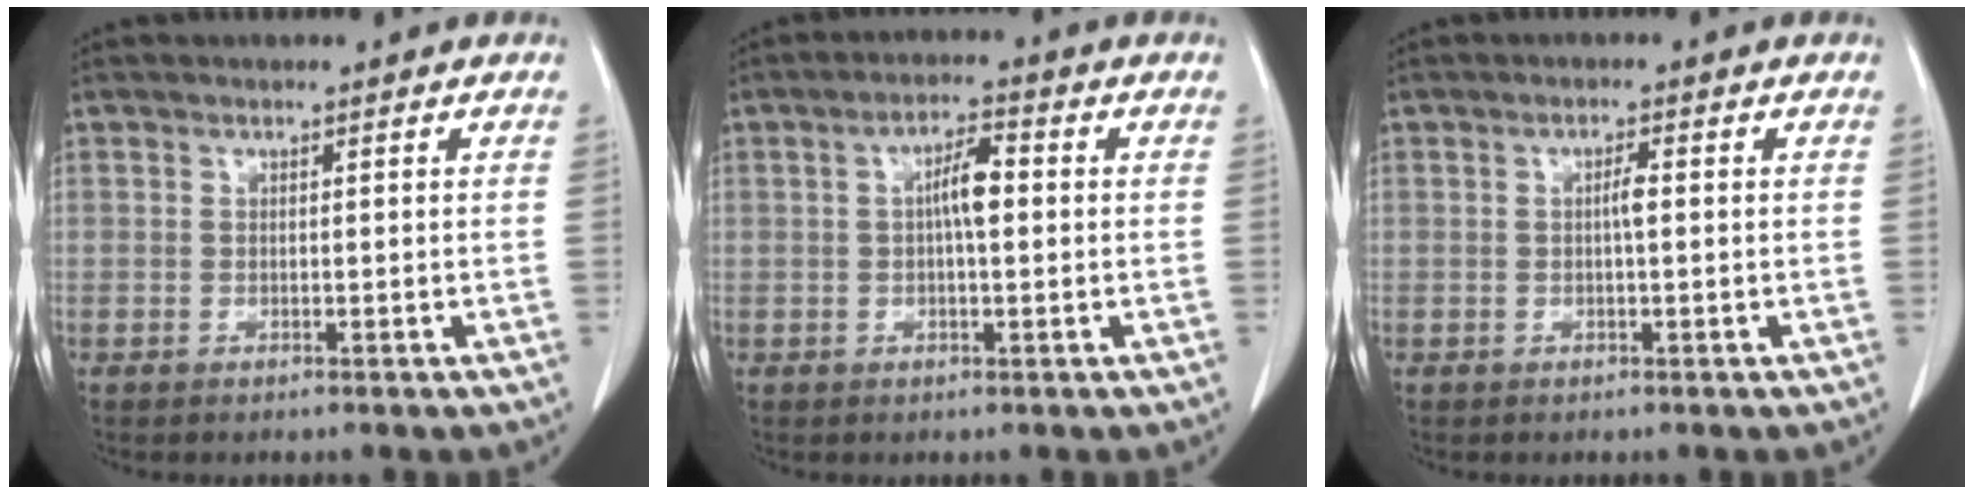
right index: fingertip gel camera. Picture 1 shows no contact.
{"total": 4.6, "force": [0.3, 1.1, 4.5], "torque": [-0.079, 0.012, 0.003]}
{"total": 1.7, "force": [0.0, 0.2, 1.7], "torque": [-0.030, 0.004, 0.000]}